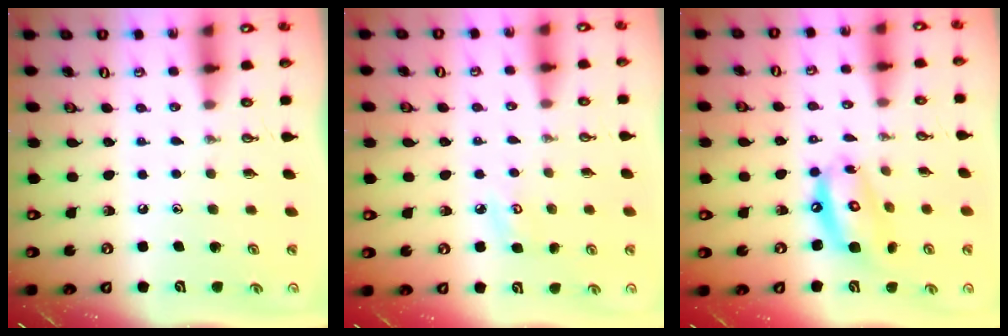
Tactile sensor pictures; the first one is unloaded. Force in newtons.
{"total": 5.1, "press": 5.1, "slide": 0.5}
{"total": 12.4, "press": 12.3, "slide": 1.2}